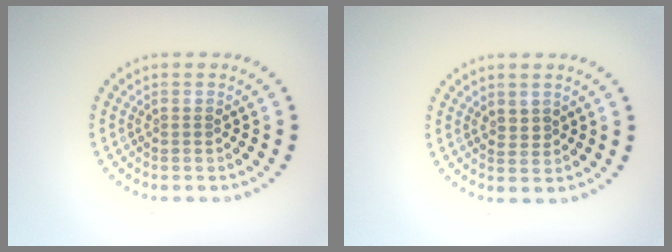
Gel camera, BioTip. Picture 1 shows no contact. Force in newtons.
{"total": 0.7, "press": 0.5, "slide": 0.4}